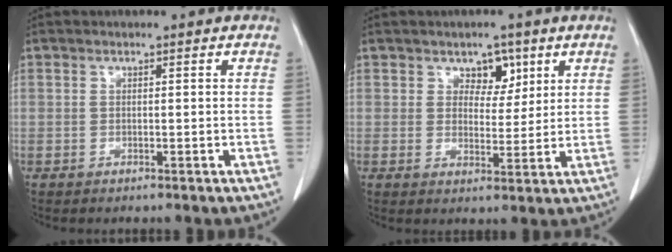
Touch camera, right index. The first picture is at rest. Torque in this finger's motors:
{"motor_torque": [0.40, 0.22, 0.07, 0.00]}